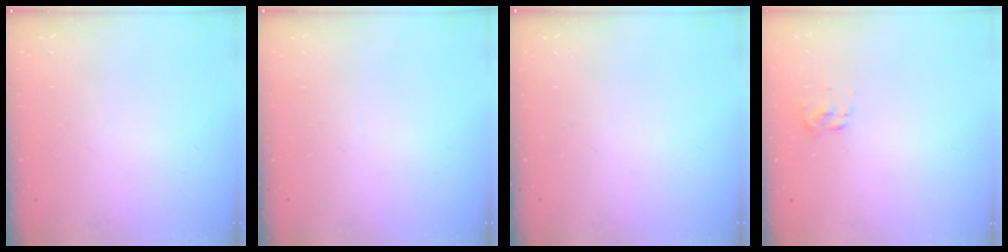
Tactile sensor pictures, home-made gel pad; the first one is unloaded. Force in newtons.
{"total": 0.0}
{"total": 0.0}
{"total": 2.6, "press": 2.5, "slide": 0.8}